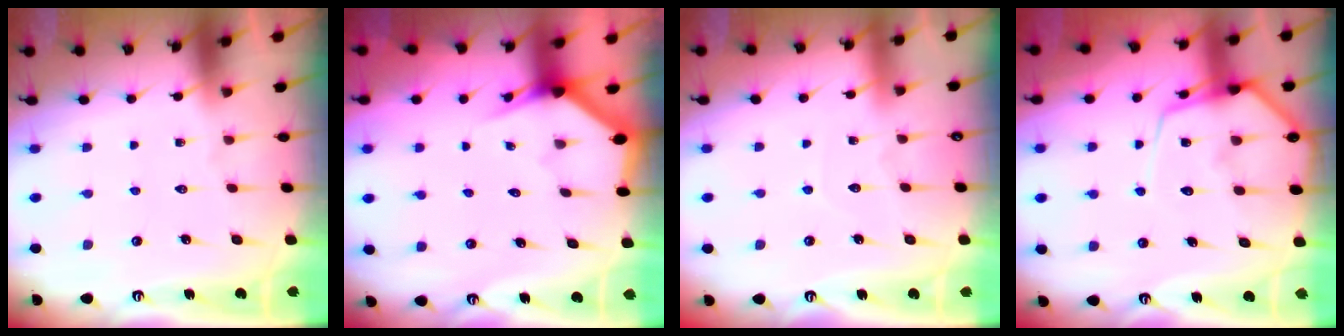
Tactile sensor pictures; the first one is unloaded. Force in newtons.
{"total": 2.9, "press": 2.9, "slide": 0.1}
{"total": 3.5, "press": 3.5, "slide": 0.3}
{"total": 9.9, "press": 9.8, "slide": 1.1}